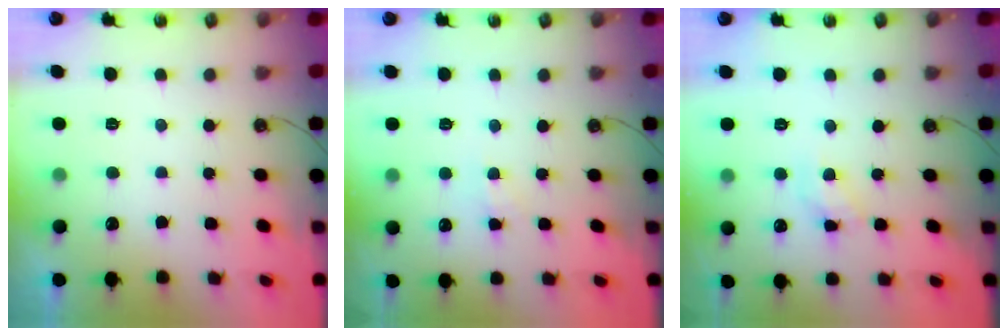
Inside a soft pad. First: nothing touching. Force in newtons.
{"total": 2.8, "press": 2.8, "slide": 0.5}
{"total": 7.3, "press": 7.3, "slide": 0.4}